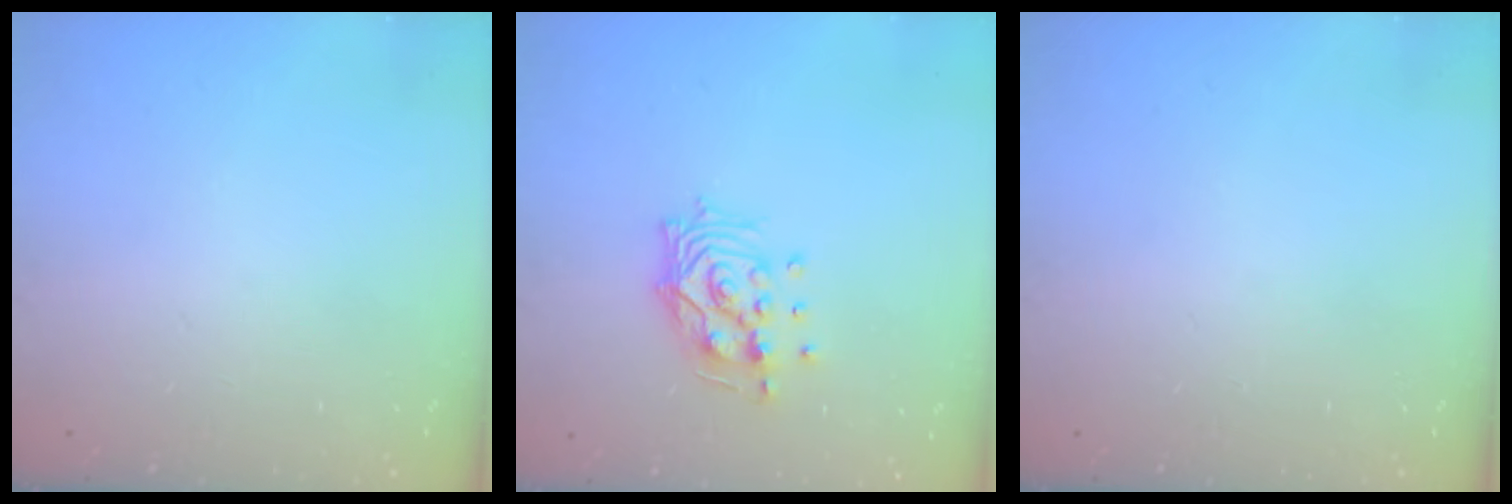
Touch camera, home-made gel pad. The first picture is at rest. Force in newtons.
{"total": 12.8, "press": 12.7, "slide": 1.6}
{"total": 0.0}